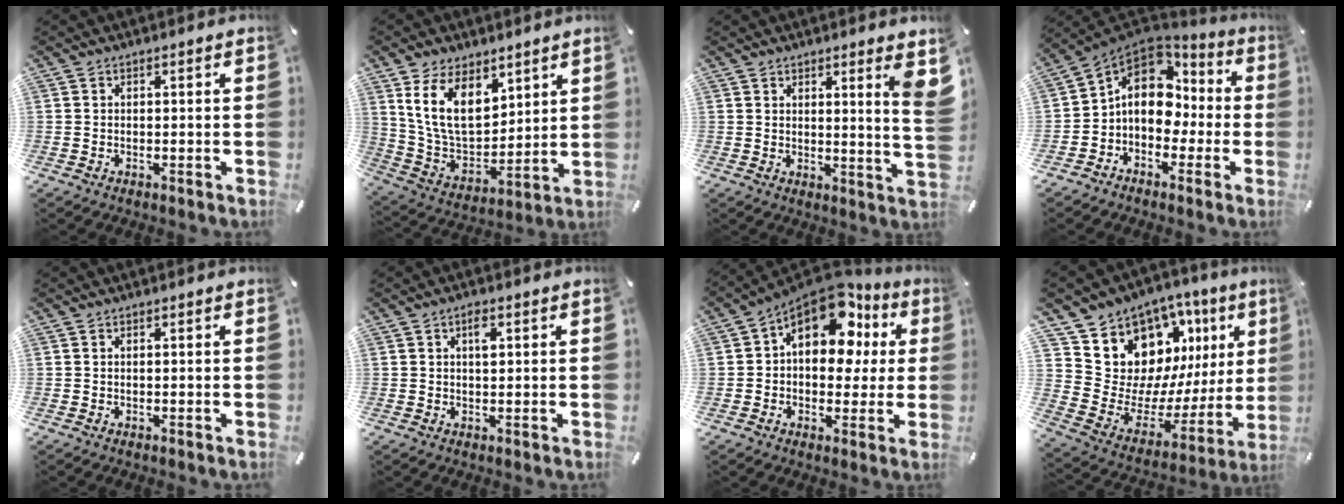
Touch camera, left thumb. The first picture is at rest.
{"total": 15.3, "force": [7.6, 9.6, 9.2], "torque": [-0.189, -0.035, 0.142]}
{"total": 6.2, "force": [3.7, -0.1, 5.0], "torque": [-0.072, -0.031, 0.056]}
{"total": 12.0, "force": [0.2, 9.8, 6.9], "torque": [-0.136, 0.002, 0.007]}
{"total": 0.0}
{"total": 2.8, "force": [1.0, 1.2, 2.3], "torque": [-0.034, 0.000, 0.012]}
{"total": 16.0, "force": [7.1, 9.7, 10.5], "torque": [-0.165, -0.048, 0.124]}
{"total": 14.0, "force": [8.2, 10.4, 4.4], "torque": [-0.059, -0.096, 0.162]}